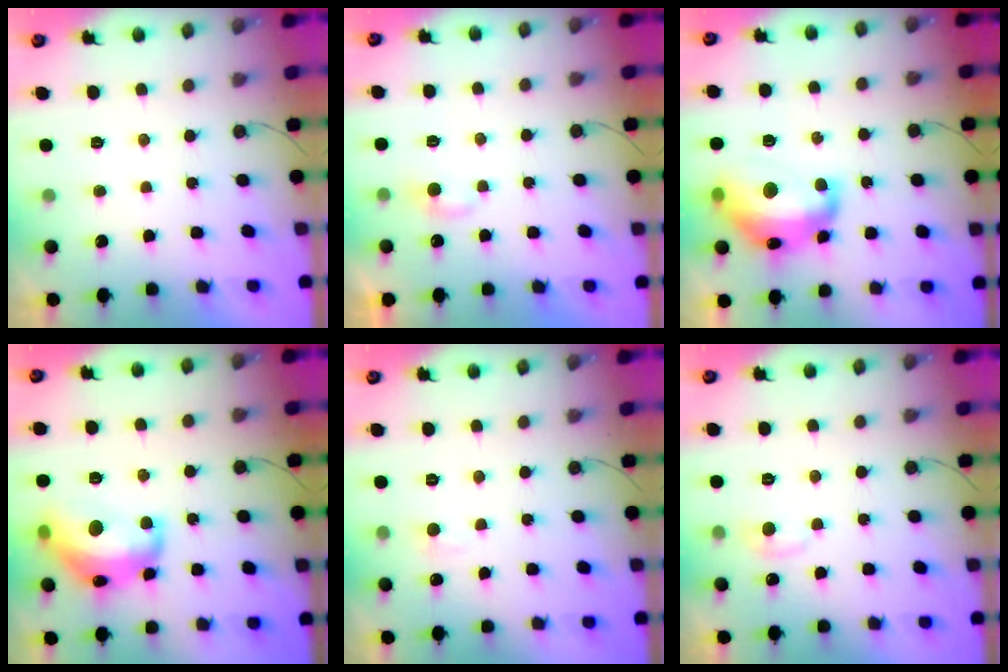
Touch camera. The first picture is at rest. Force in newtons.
{"total": 3.9, "press": 3.9, "slide": 0.5}
{"total": 15.6, "press": 15.6, "slide": 0.9}
{"total": 17.6, "press": 17.6, "slide": 0.9}
{"total": 4.2, "press": 4.2, "slide": 0.5}
{"total": 5.4, "press": 5.4, "slide": 0.7}